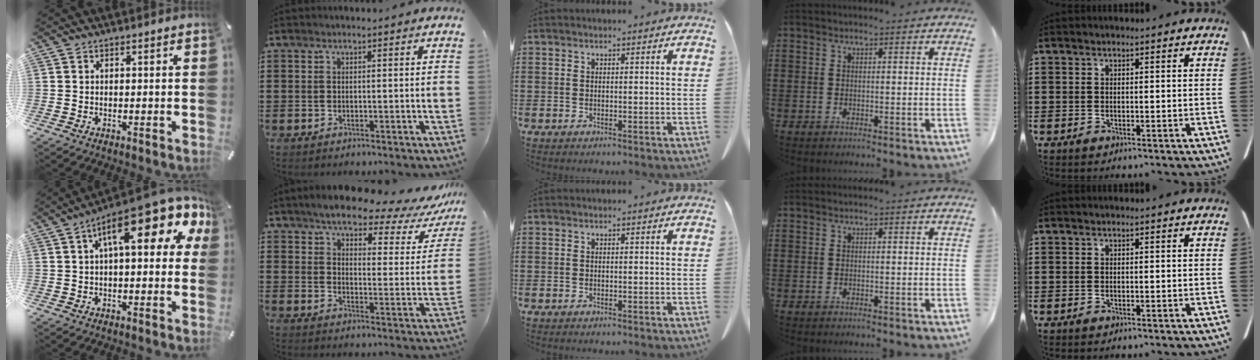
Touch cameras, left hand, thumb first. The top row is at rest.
{"thumb": {"total": 16.4, "force": [7.3, 5.7, 13.6], "torque": [-0.208, -0.037, 0.118]}, "index": {"total": 7.5, "force": [6.6, 1.3, 3.5], "torque": [-0.082, -0.040, 0.110]}}